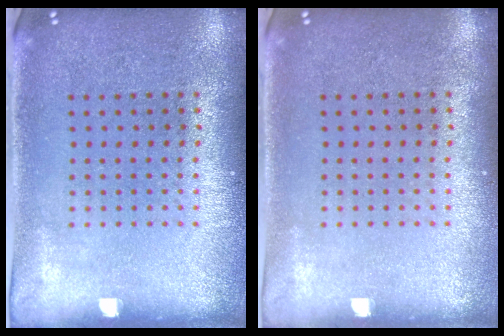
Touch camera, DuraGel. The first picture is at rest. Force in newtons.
{"total": 0.0}